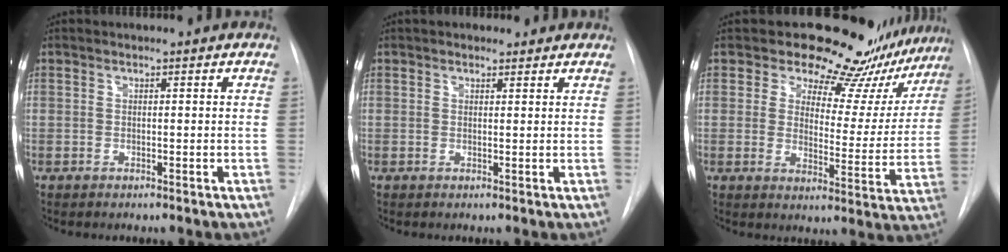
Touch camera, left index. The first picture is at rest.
{"total": 1.5, "force": [1.2, 0.9, 0.2], "torque": [-0.003, 0.009, 0.014]}
{"total": 17.7, "force": [16.1, 6.4, 3.5], "torque": [-0.019, -0.055, 0.172]}